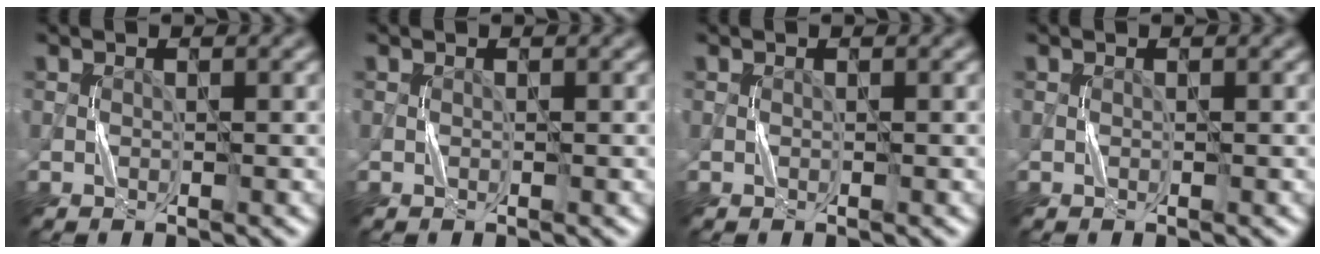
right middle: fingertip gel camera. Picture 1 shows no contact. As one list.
[{"total": 0.0}, {"total": 0.0}, {"total": 0.0}]